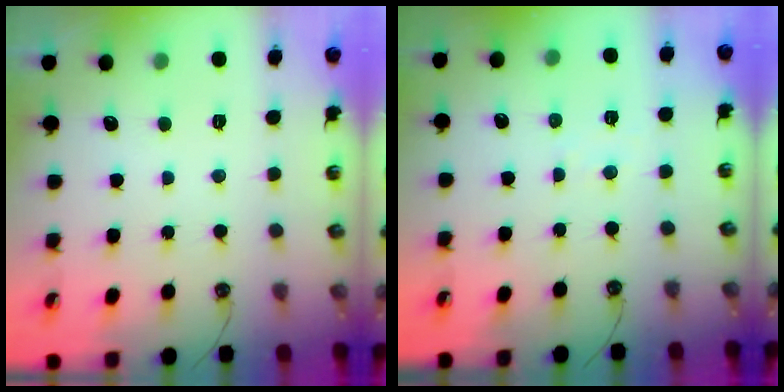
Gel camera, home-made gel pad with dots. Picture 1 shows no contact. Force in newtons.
{"total": 3.6, "press": 3.6, "slide": 0.5}